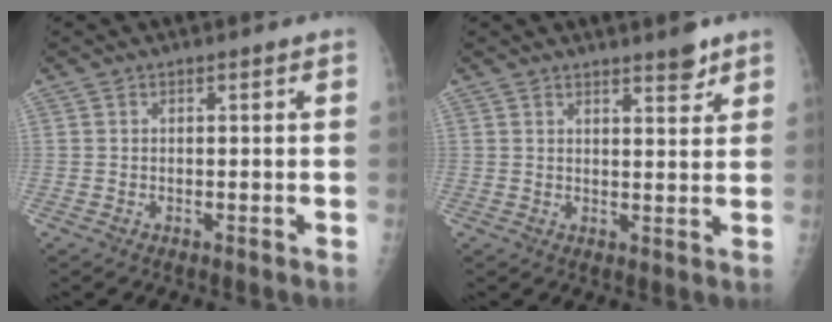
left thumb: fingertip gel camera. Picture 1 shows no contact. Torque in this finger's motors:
{"motor_torque": [0.21, 0.14, -0.18, -0.28, 0.03]}